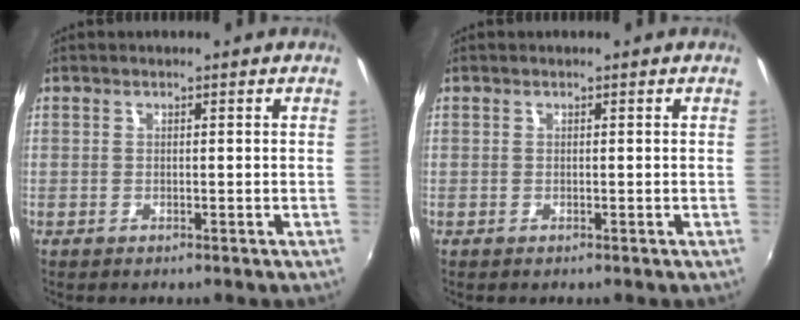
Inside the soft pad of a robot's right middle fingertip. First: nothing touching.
{"total": 0.0}